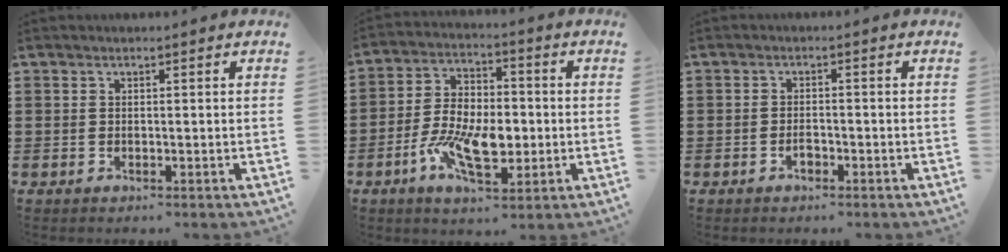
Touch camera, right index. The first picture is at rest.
{"total": 10.5, "force": [-3.0, 5.5, 8.5], "torque": [-0.180, 0.002, -0.054]}
{"total": 1.6, "force": [-0.9, 0.7, 1.1], "torque": [-0.023, -0.001, -0.016]}